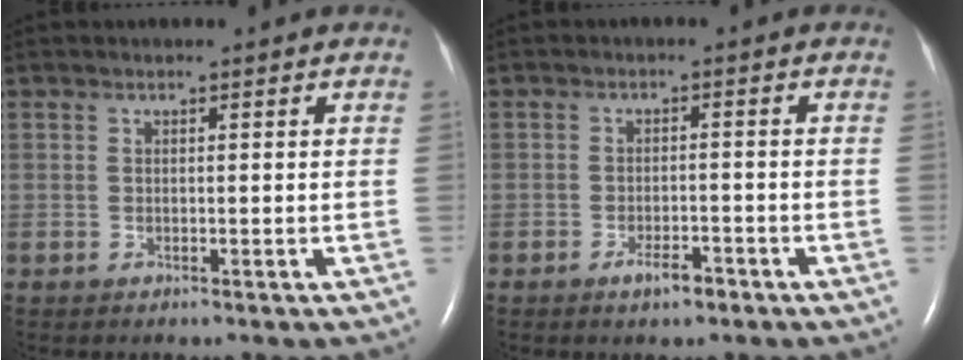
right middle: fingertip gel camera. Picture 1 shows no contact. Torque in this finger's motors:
{"motor_torque": [0.59, -0.49, 0.05, 0.04]}